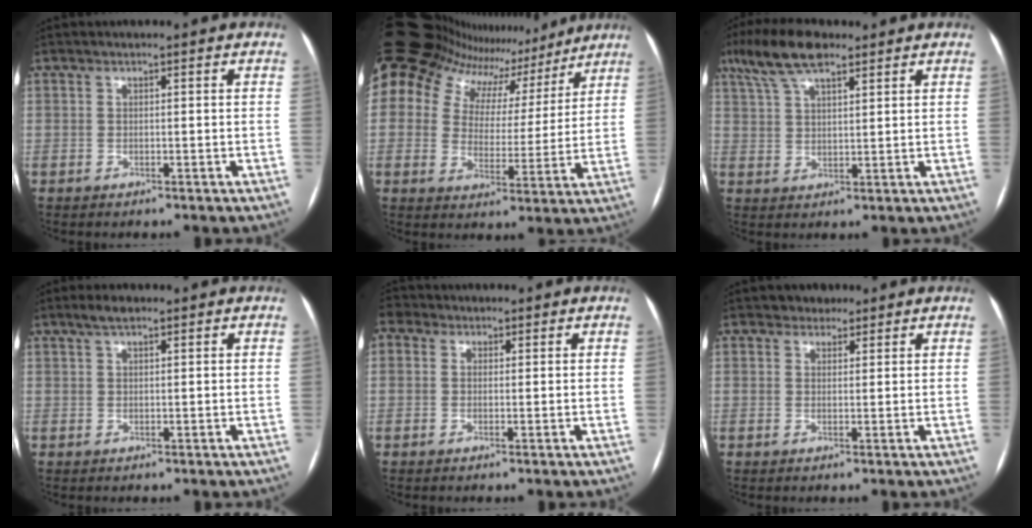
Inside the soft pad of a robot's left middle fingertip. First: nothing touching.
{"total": 20.2, "force": [16.3, 9.6, 7.1], "torque": [-0.158, 0.031, 0.234]}
{"total": 9.4, "force": [6.5, 2.8, 6.2], "torque": [-0.129, 0.027, 0.121]}
{"total": 2.5, "force": [1.7, 0.6, 1.7], "torque": [-0.036, 0.012, 0.033]}
{"total": 3.2, "force": [1.4, 2.7, 1.2], "torque": [-0.032, 0.023, 0.027]}
{"total": 2.2, "force": [1.6, 1.5, 0.1], "torque": [0.002, 0.006, 0.021]}